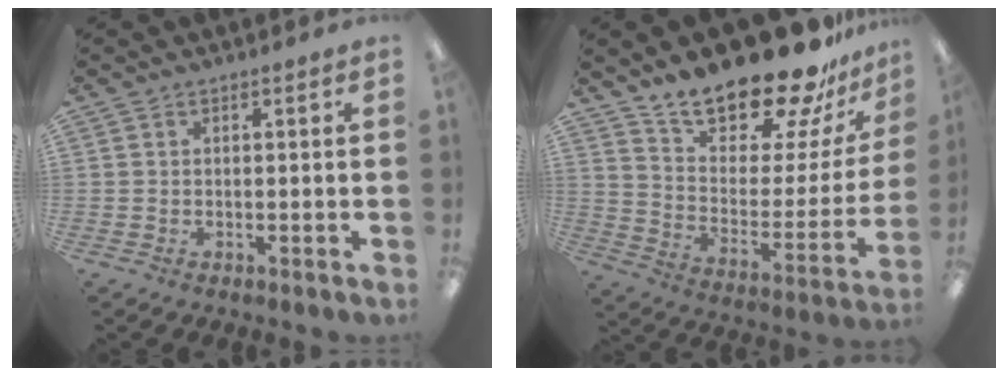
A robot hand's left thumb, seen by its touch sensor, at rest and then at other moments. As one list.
[{"total": 22.8, "force": [19.3, 7.1, 9.8], "torque": [-0.150, -0.144, 0.325]}]